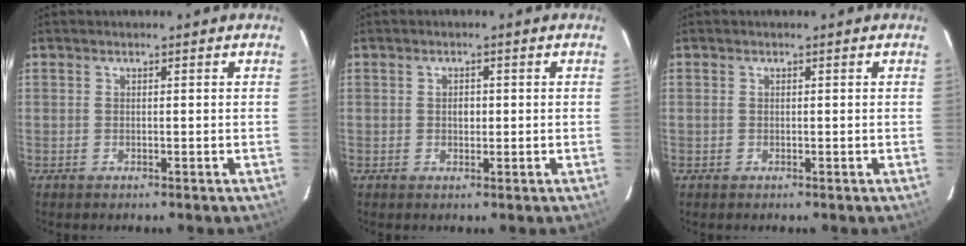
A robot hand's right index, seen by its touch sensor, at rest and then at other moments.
{"total": 1.4, "force": [0.0, 1.2, 0.8], "torque": [-0.014, 0.005, -0.001]}
{"total": 0.0}